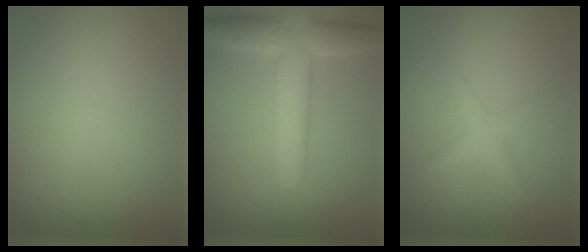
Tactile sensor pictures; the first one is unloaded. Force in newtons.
{"total": 6.8, "press": 6.8, "slide": 0.3}
{"total": 1.6, "press": 1.6, "slide": 0.1}